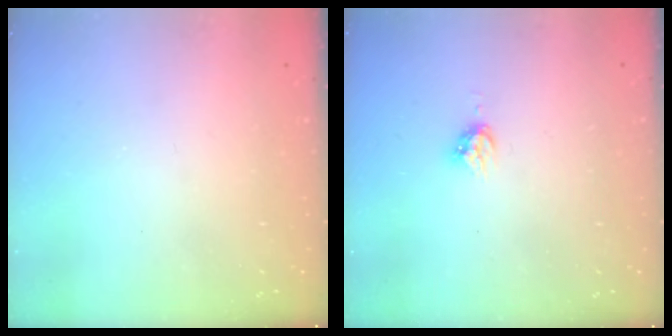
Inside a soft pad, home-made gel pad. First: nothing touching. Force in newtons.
{"total": 4.2, "press": 4.2, "slide": 0.0}